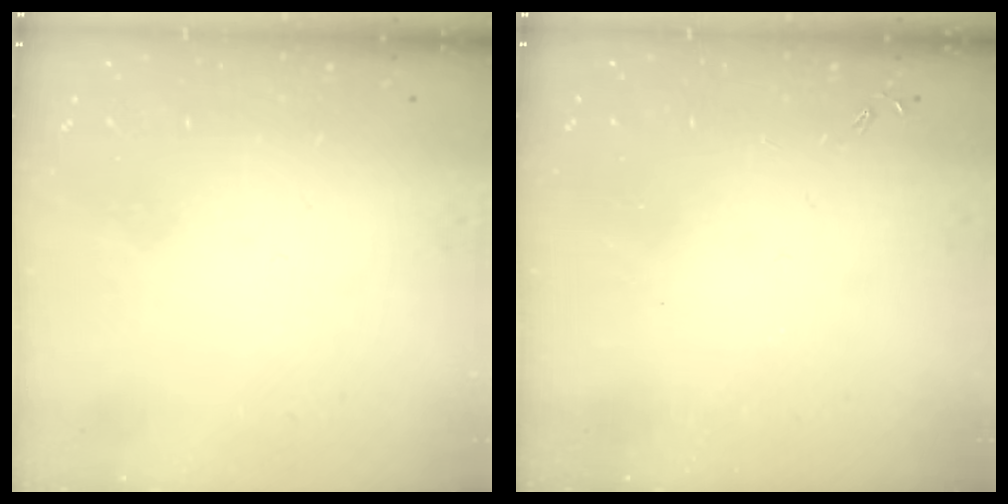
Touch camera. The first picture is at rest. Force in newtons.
{"total": 0.0}